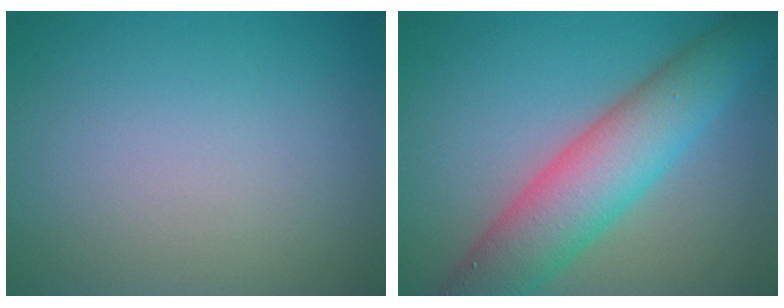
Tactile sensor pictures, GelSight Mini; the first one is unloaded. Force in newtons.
{"total": 8.1, "press": 8.1, "slide": 0.4}